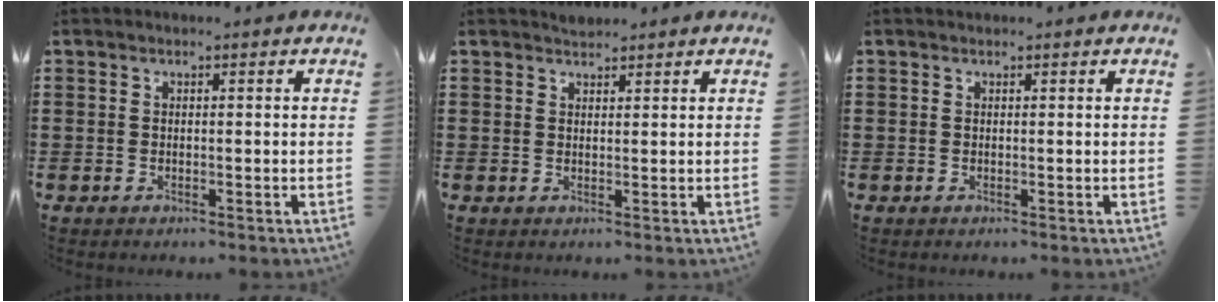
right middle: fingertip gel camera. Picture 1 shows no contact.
{"total": 1.4, "force": [1.3, 0.3, -0.2], "torque": [0.000, 0.003, 0.026]}
{"total": 0.0}